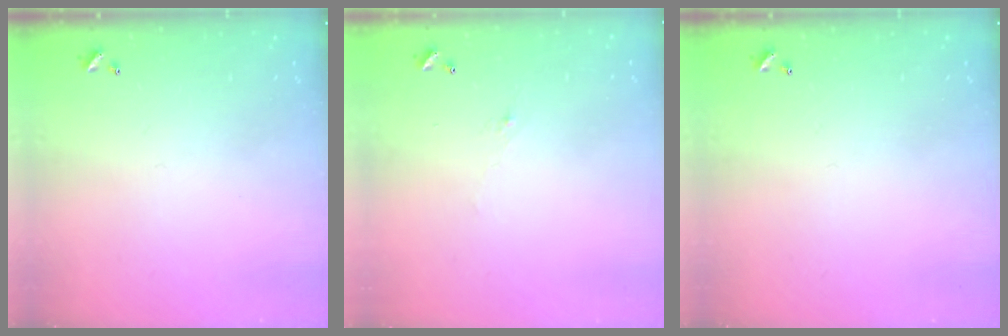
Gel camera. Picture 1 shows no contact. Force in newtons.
{"total": 0.7, "press": 0.1, "slide": 0.7}
{"total": 0.0}